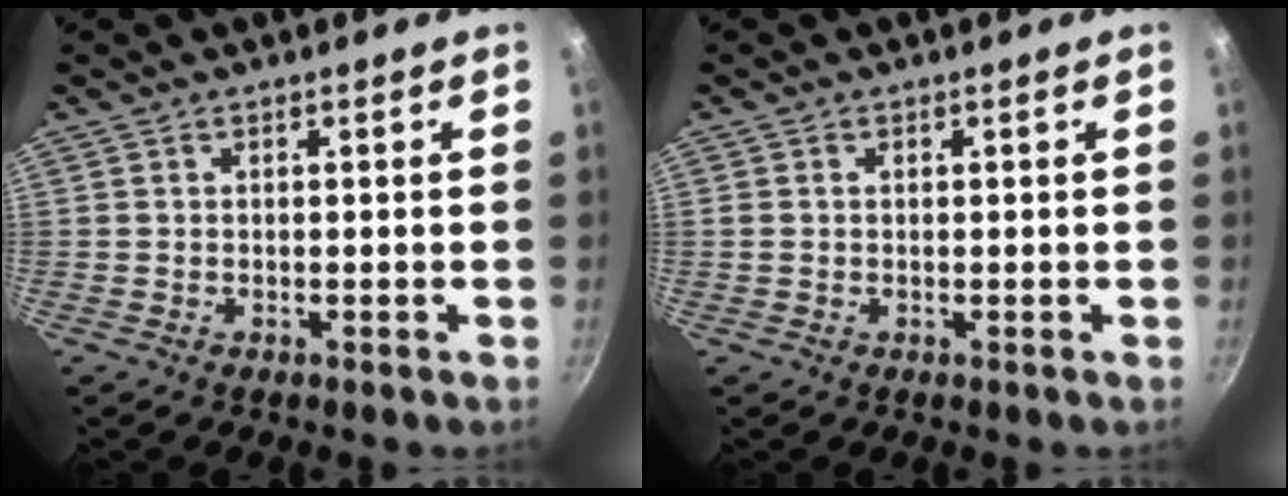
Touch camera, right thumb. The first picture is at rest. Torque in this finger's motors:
{"motor_torque": [0.06, -0.50, -0.14, -0.10, -0.02]}